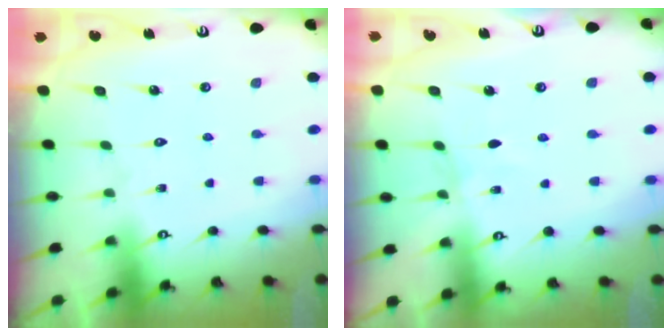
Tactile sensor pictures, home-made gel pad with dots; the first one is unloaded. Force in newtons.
{"total": 2.9, "press": 2.9, "slide": 0.4}